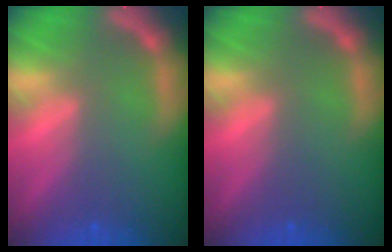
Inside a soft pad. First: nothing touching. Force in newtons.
{"total": 0.0}